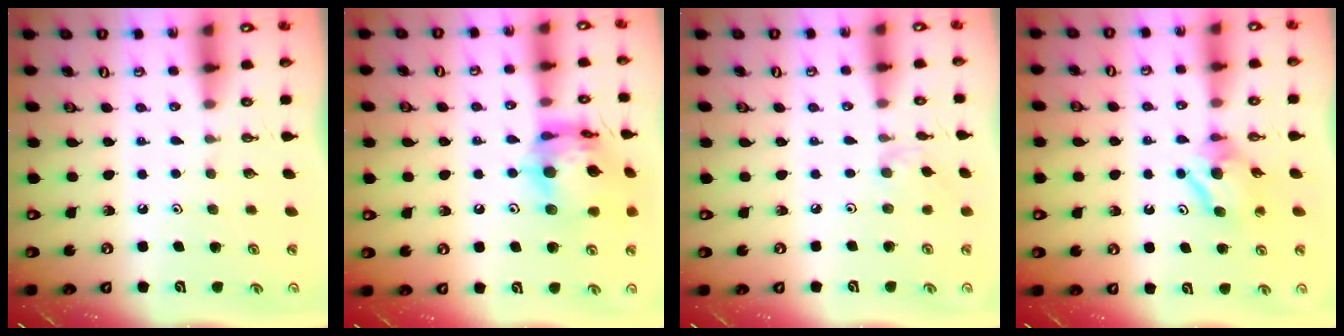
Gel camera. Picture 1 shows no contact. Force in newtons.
{"total": 17.7, "press": 17.6, "slide": 1.7}
{"total": 1.4, "press": 1.4, "slide": 0.4}
{"total": 7.9, "press": 7.9, "slide": 0.2}